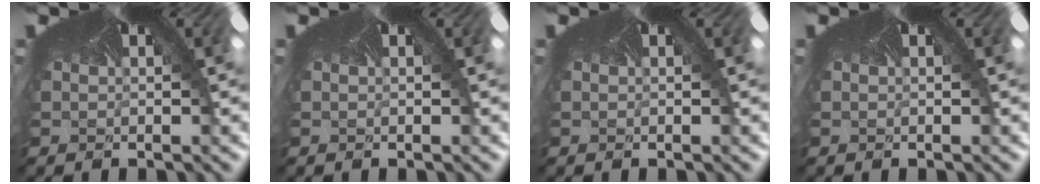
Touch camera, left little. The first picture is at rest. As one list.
[{"total": 0.0}, {"total": 0.0}, {"total": 0.0}]